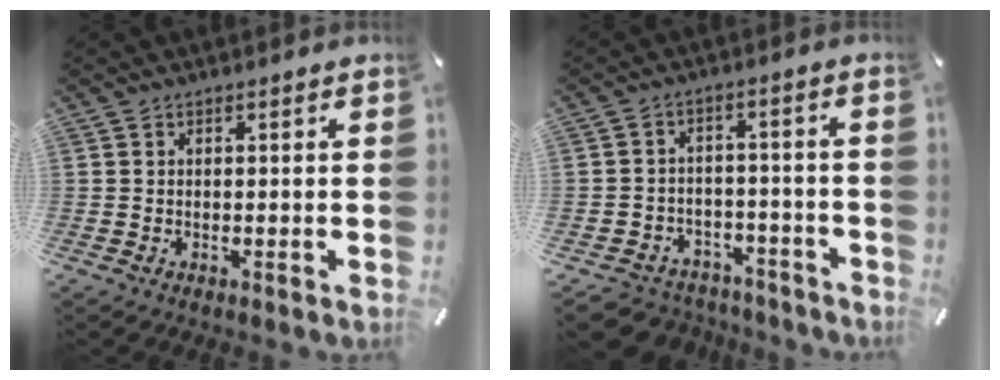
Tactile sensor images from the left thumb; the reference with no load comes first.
{"total": 5.3, "force": [-3.4, 3.9, 0.9], "torque": [-0.018, 0.021, -0.065]}